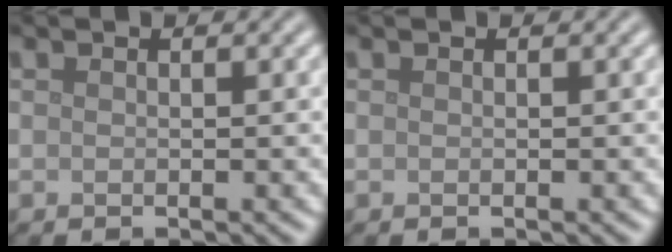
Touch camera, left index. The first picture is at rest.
{"total": 0.0}